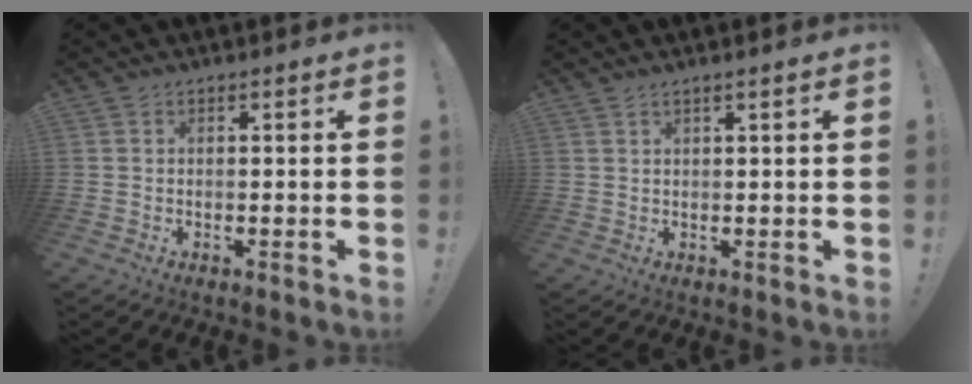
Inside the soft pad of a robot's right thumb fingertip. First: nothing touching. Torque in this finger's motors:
{"motor_torque": [-0.48, -0.62, -0.36, 0.28, 0.00]}